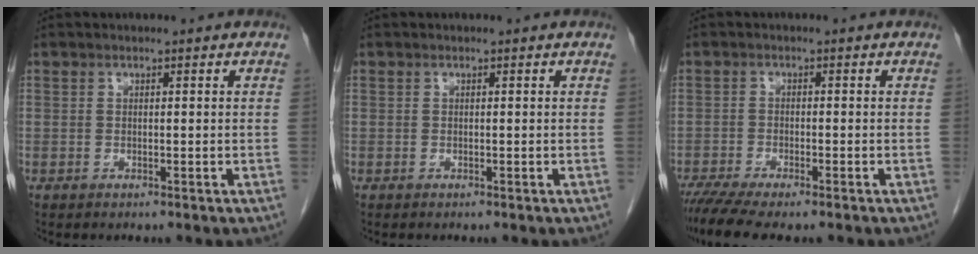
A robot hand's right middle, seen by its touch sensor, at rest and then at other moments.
{"total": 0.0}
{"total": 6.4, "force": [-5.2, 0.7, 3.7], "torque": [-0.061, -0.014, -0.086]}